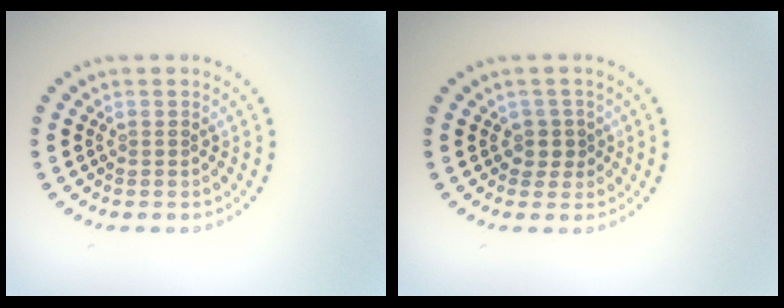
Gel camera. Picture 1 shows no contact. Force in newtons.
{"total": 1.5, "press": 1.0, "slide": 1.1}